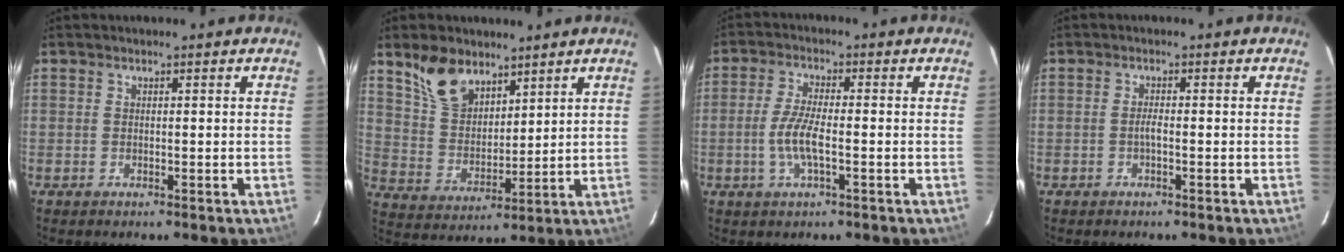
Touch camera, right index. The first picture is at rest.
{"total": 10.3, "force": [7.3, 5.6, 4.6], "torque": [-0.090, 0.019, 0.151]}
{"total": 6.3, "force": [-1.7, 1.4, 6.0], "torque": [-0.125, -0.002, -0.034]}
{"total": 1.2, "force": [-0.5, 0.1, 1.1], "torque": [-0.023, 0.002, -0.012]}